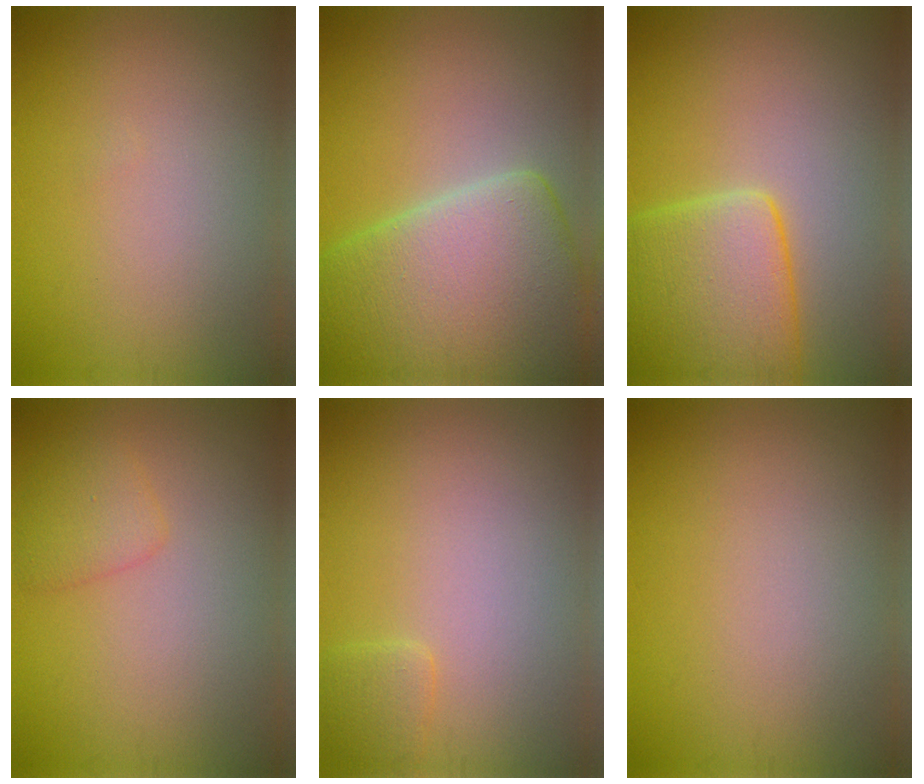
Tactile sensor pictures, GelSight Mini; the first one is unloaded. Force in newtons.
{"total": 11.8, "press": 11.7, "slide": 1.1}
{"total": 7.8, "press": 7.8, "slide": 0.5}
{"total": 1.9, "press": 1.9, "slide": 0.2}
{"total": 1.2, "press": 1.2, "slide": 0.2}
{"total": 0.0}